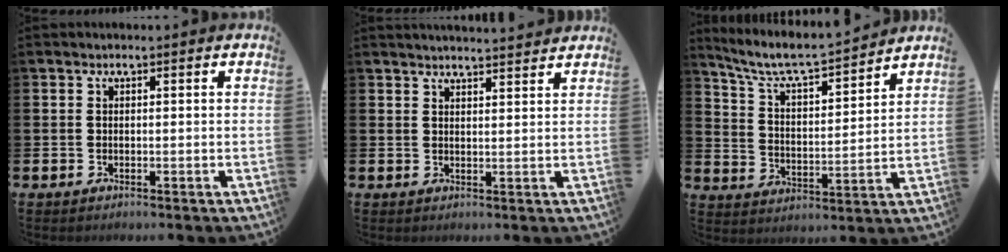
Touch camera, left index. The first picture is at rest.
{"total": 2.8, "force": [2.8, -0.2, -0.1], "torque": [-0.003, -0.016, 0.051]}
{"total": 7.2, "force": [6.8, 0.6, 2.3], "torque": [-0.076, -0.054, 0.115]}